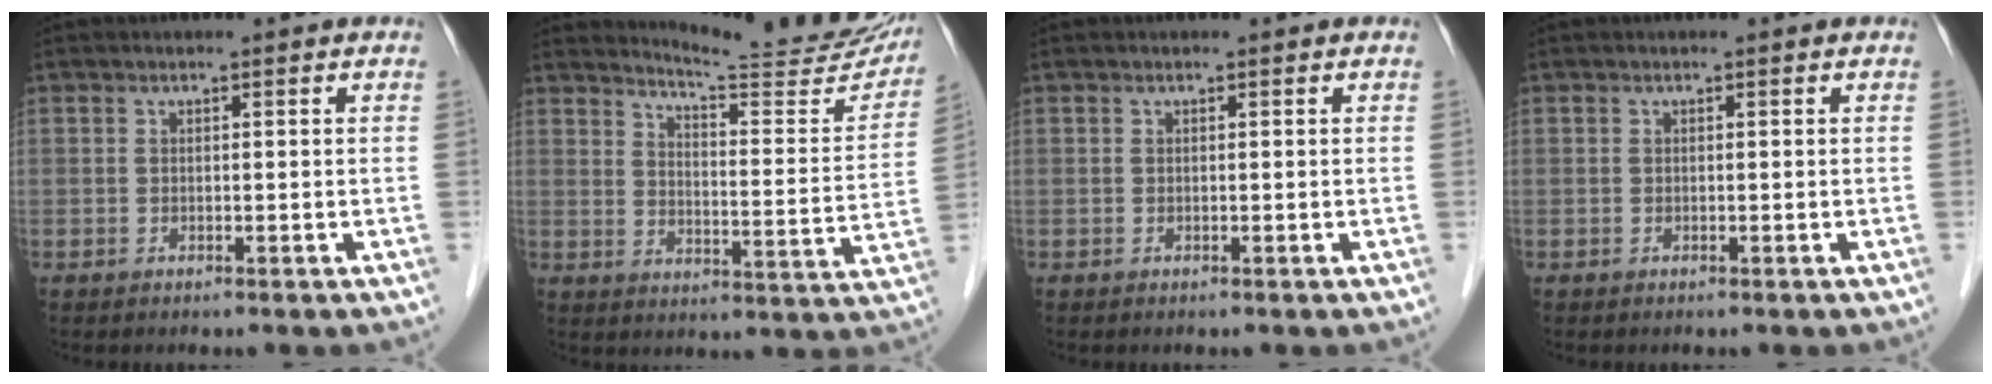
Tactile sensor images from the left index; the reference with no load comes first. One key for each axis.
{"total": 17.4, "fx": 16.5, "fy": 1.3, "fz": 5.4, "tx": -0.071, "ty": -0.089, "tz": 0.194}
{"total": 0.0}
{"total": 0.0}